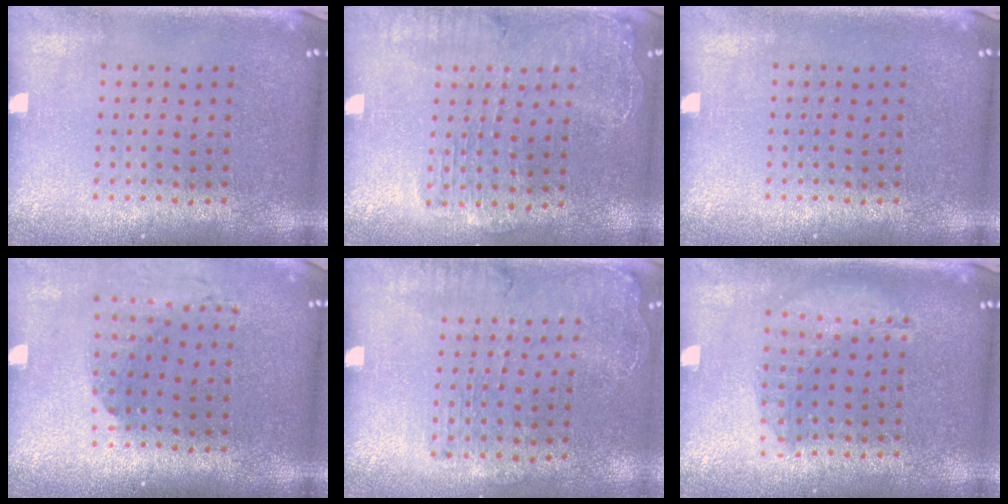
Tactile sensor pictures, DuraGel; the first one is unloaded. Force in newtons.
{"total": 1.7, "press": 1.6, "slide": 0.5}
{"total": 0.0}
{"total": 1.5, "press": 1.4, "slide": 0.6}
{"total": 1.2, "press": 1.1, "slide": 0.5}
{"total": 1.5, "press": 1.5, "slide": 0.5}